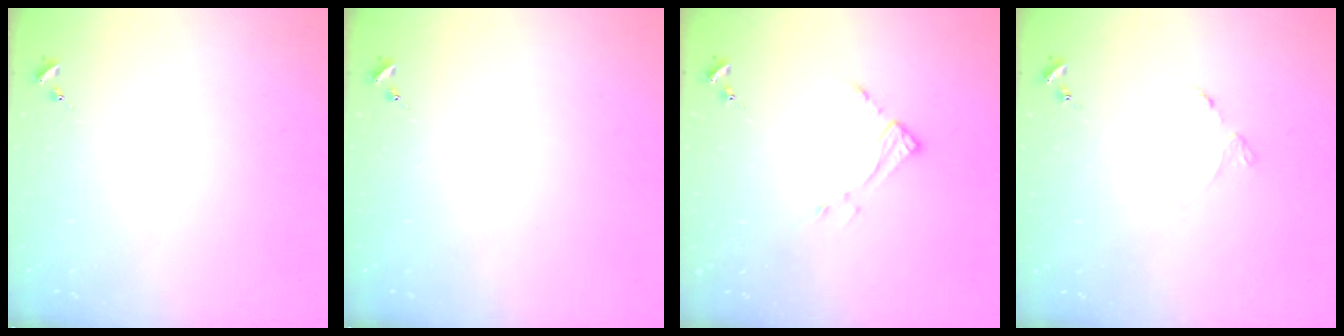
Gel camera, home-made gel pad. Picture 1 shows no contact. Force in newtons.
{"total": 0.0}
{"total": 4.8, "press": 4.7, "slide": 0.3}
{"total": 2.5, "press": 2.4, "slide": 0.4}